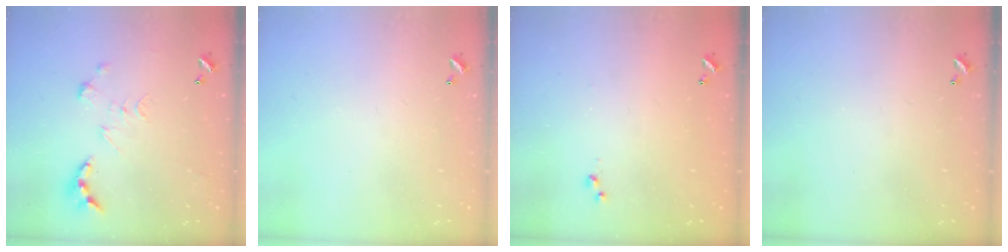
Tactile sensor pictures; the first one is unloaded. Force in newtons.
{"total": 0.0}
{"total": 3.0, "press": 3.0, "slide": 0.4}
{"total": 0.0}